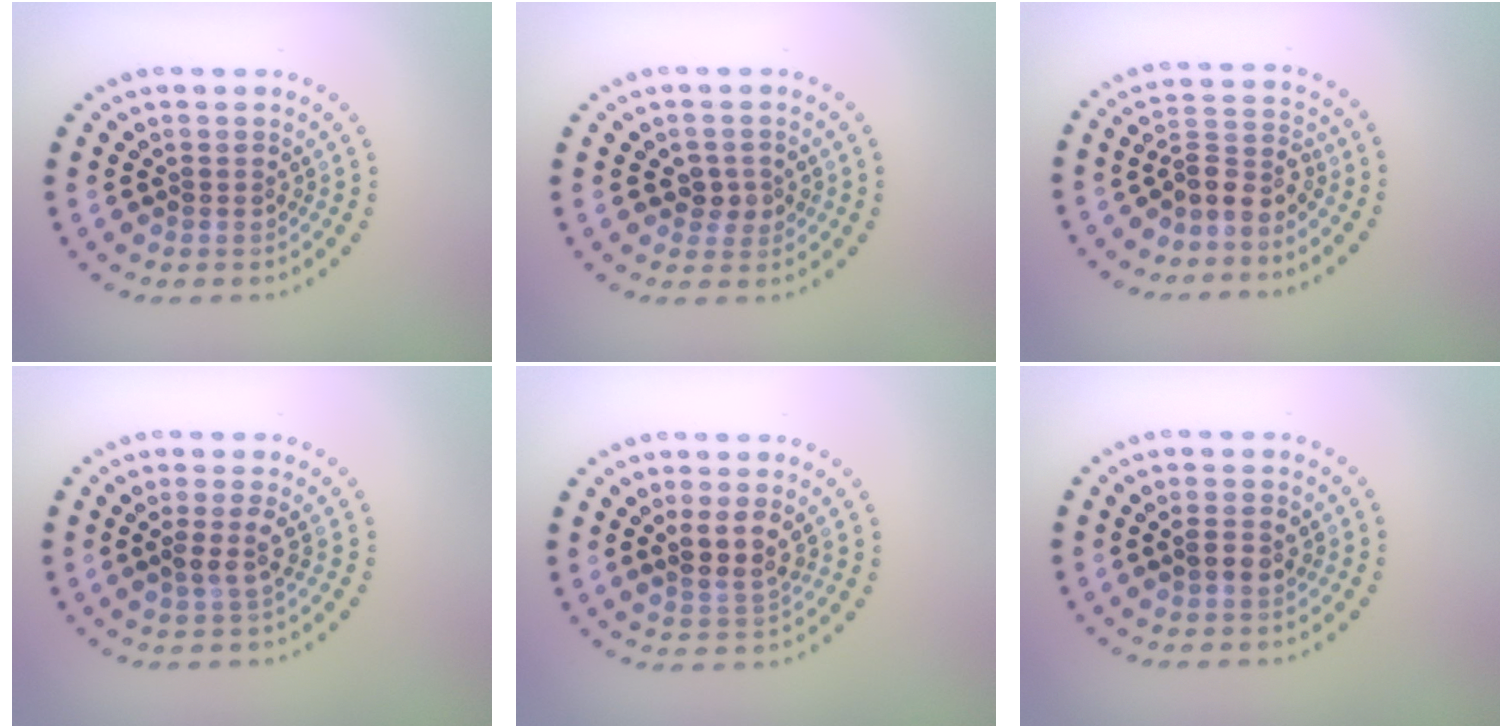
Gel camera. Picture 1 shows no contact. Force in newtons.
{"total": 2.0, "press": 2.0, "slide": 0.5}
{"total": 2.8, "press": 2.3, "slide": 1.7}
{"total": 1.9, "press": 1.5, "slide": 1.1}
{"total": 2.7, "press": 2.3, "slide": 1.4}
{"total": 1.8, "press": 1.8, "slide": 0.3}